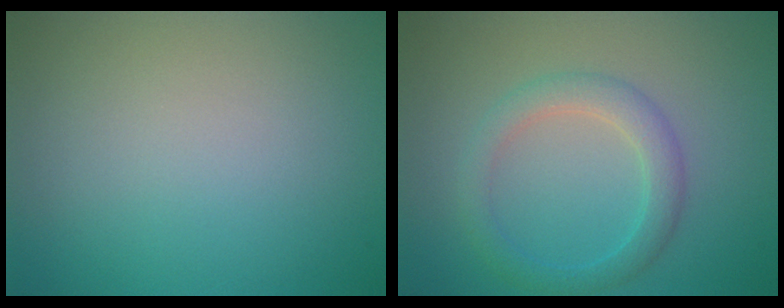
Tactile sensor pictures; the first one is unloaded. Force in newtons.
{"total": 3.0, "press": 3.0, "slide": 0.1}